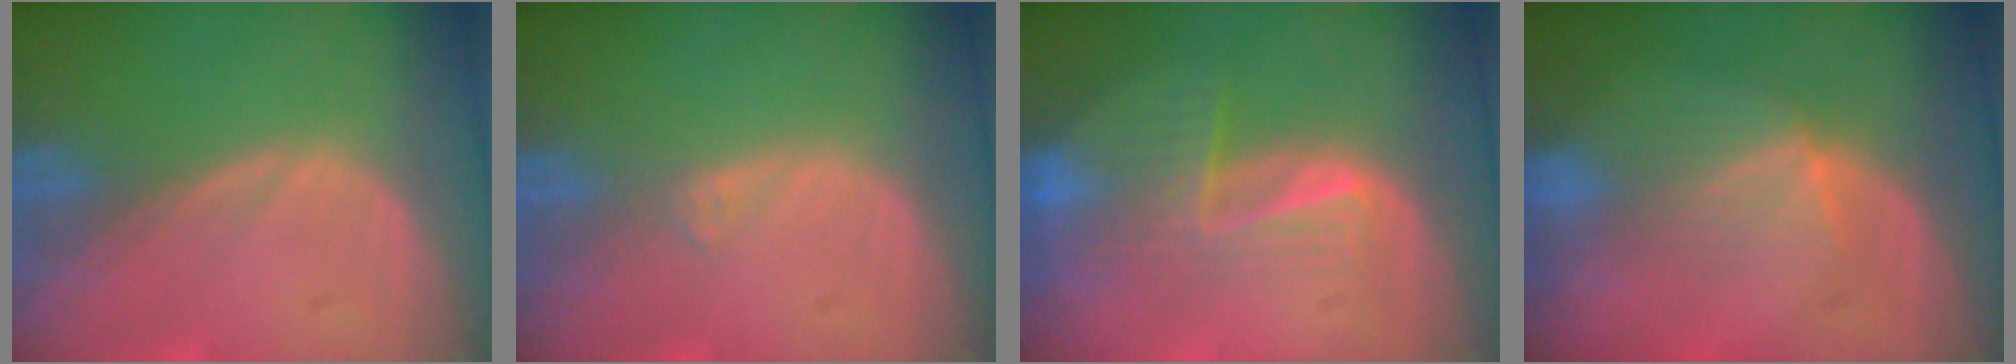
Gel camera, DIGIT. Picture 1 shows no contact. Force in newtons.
{"total": 0.6, "press": 0.5, "slide": 0.2}
{"total": 7.2, "press": 6.6, "slide": 2.9}
{"total": 4.2, "press": 4.0, "slide": 1.1}